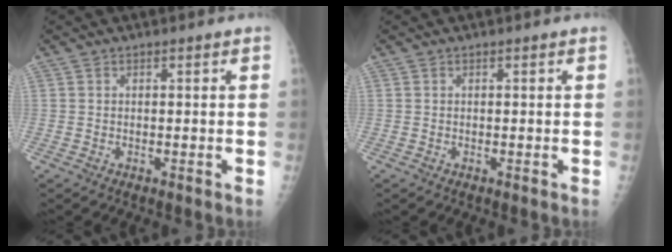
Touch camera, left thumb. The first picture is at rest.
{"total": 0.0}